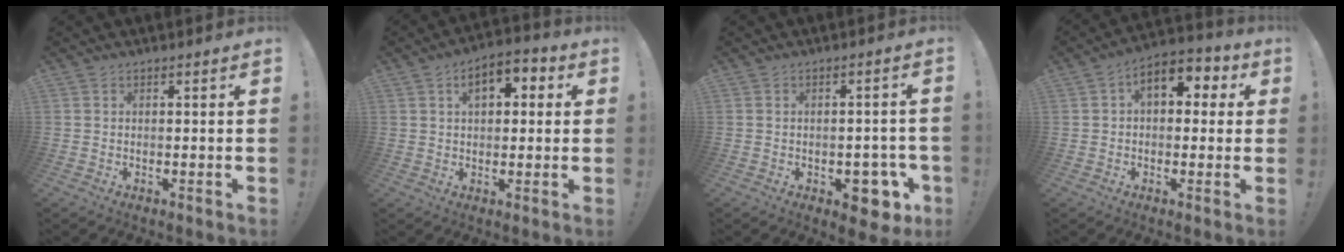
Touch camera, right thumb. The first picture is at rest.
{"total": 7.6, "force": [2.8, 4.6, 5.4], "torque": [-0.073, -0.001, 0.046]}
{"total": 8.9, "force": [-3.6, 5.5, 5.9], "torque": [-0.051, 0.020, -0.053]}
{"total": 9.0, "force": [2.8, 5.9, 6.2], "torque": [-0.084, -0.004, 0.053]}